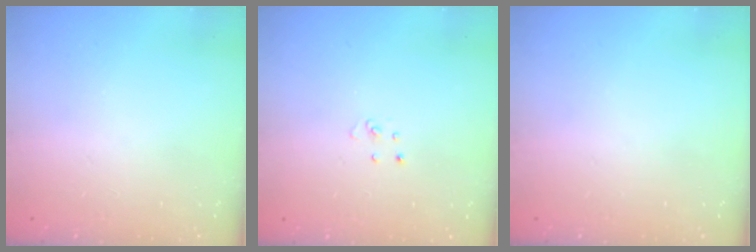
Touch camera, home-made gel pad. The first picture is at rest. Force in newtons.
{"total": 3.1, "press": 3.1, "slide": 0.2}
{"total": 0.0}